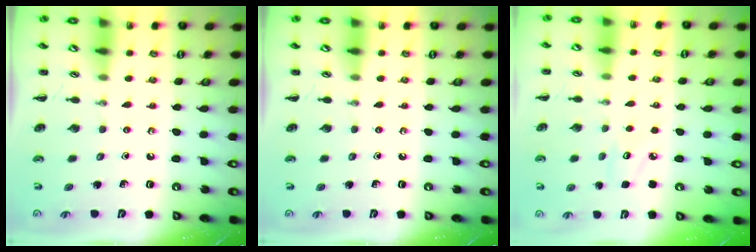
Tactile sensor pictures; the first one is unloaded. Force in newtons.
{"total": 0.0}
{"total": 3.4, "press": 3.3, "slide": 0.8}